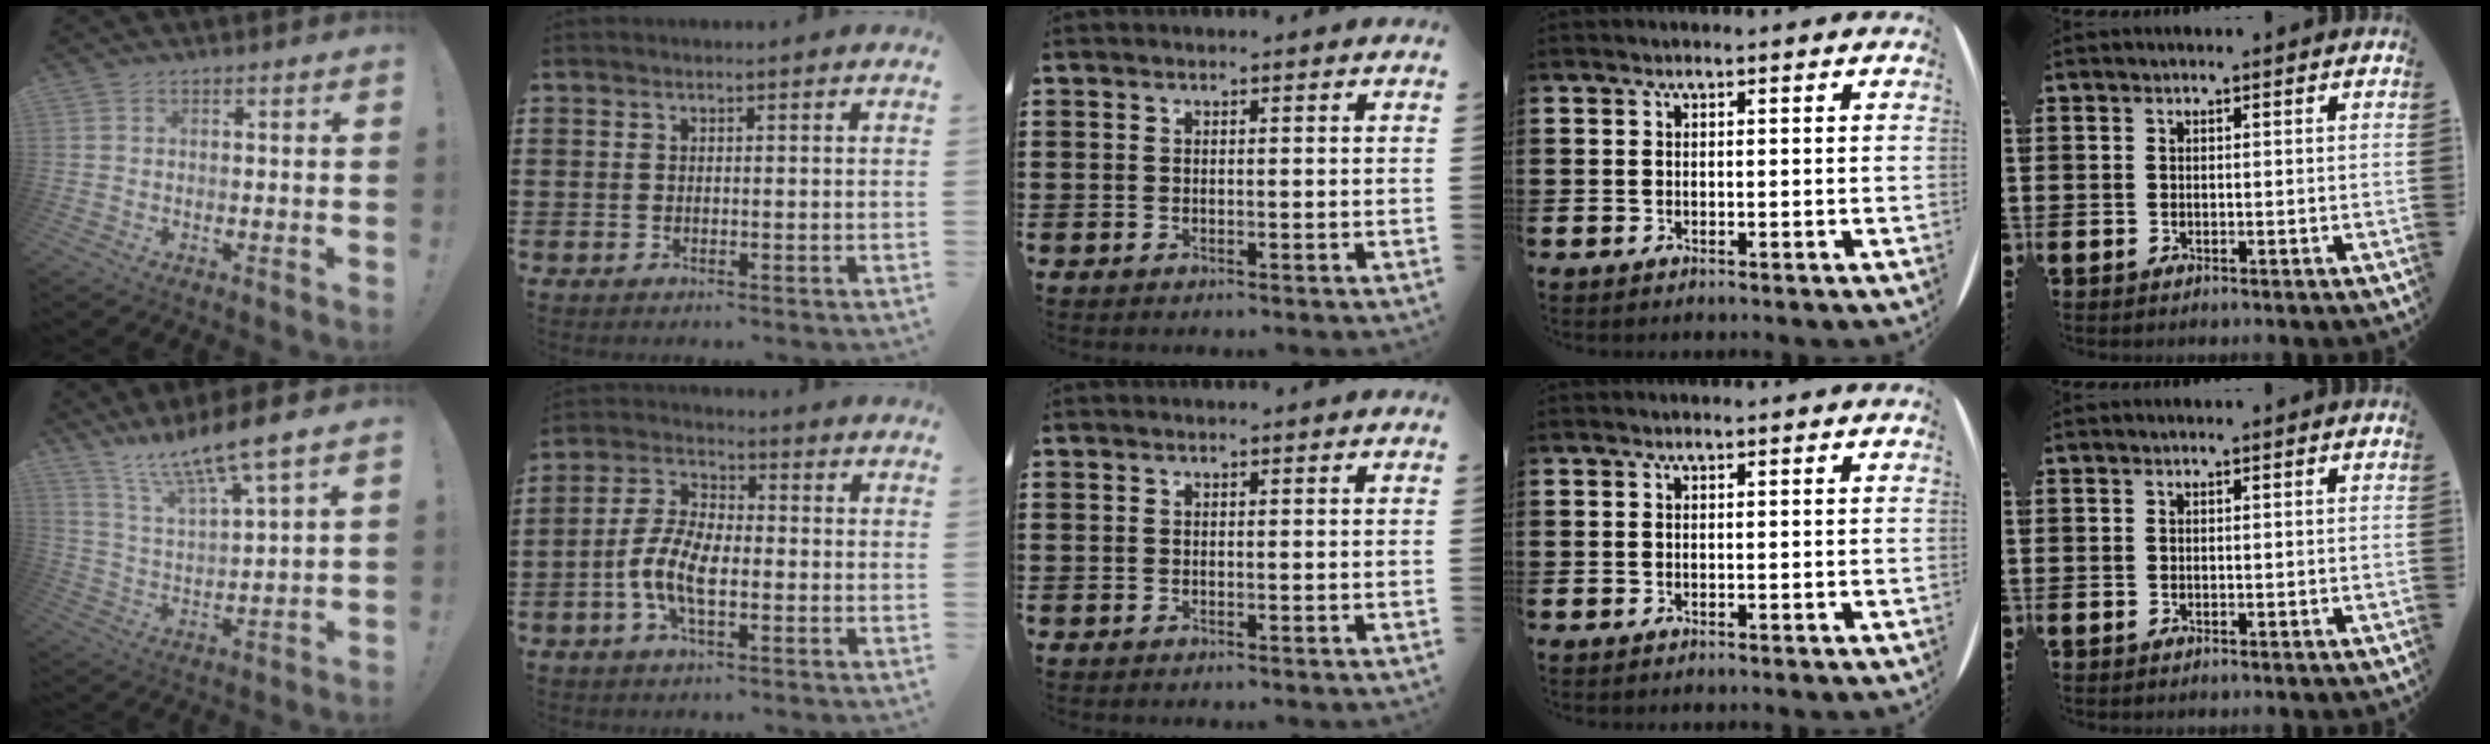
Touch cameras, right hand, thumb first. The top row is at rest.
{"thumb": {"total": 11.6, "force": [10.0, 0.3, 5.8], "torque": [-0.128, -0.067, 0.169]}, "index": {"total": 7.5, "force": [-2.3, 3.4, 6.2], "torque": [-0.152, -0.006, -0.051]}}